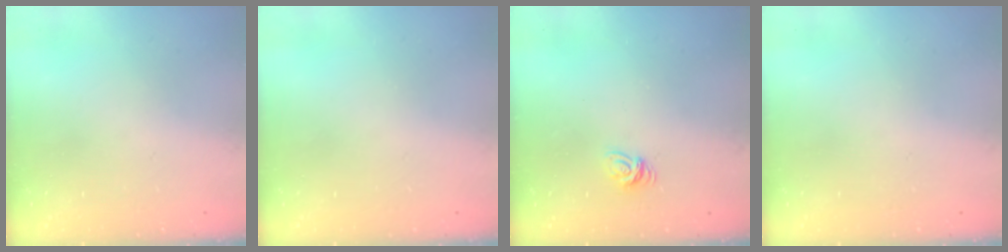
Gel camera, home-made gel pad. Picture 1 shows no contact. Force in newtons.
{"total": 0.0}
{"total": 5.3, "press": 5.2, "slide": 0.3}
{"total": 0.0}